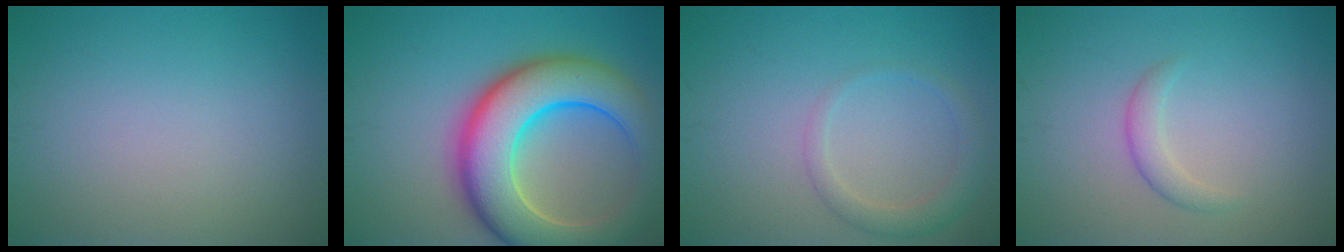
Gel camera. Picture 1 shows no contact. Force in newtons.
{"total": 11.7, "press": 11.7, "slide": 0.4}
{"total": 2.3, "press": 2.3, "slide": 0.2}
{"total": 1.6, "press": 1.6, "slide": 0.1}